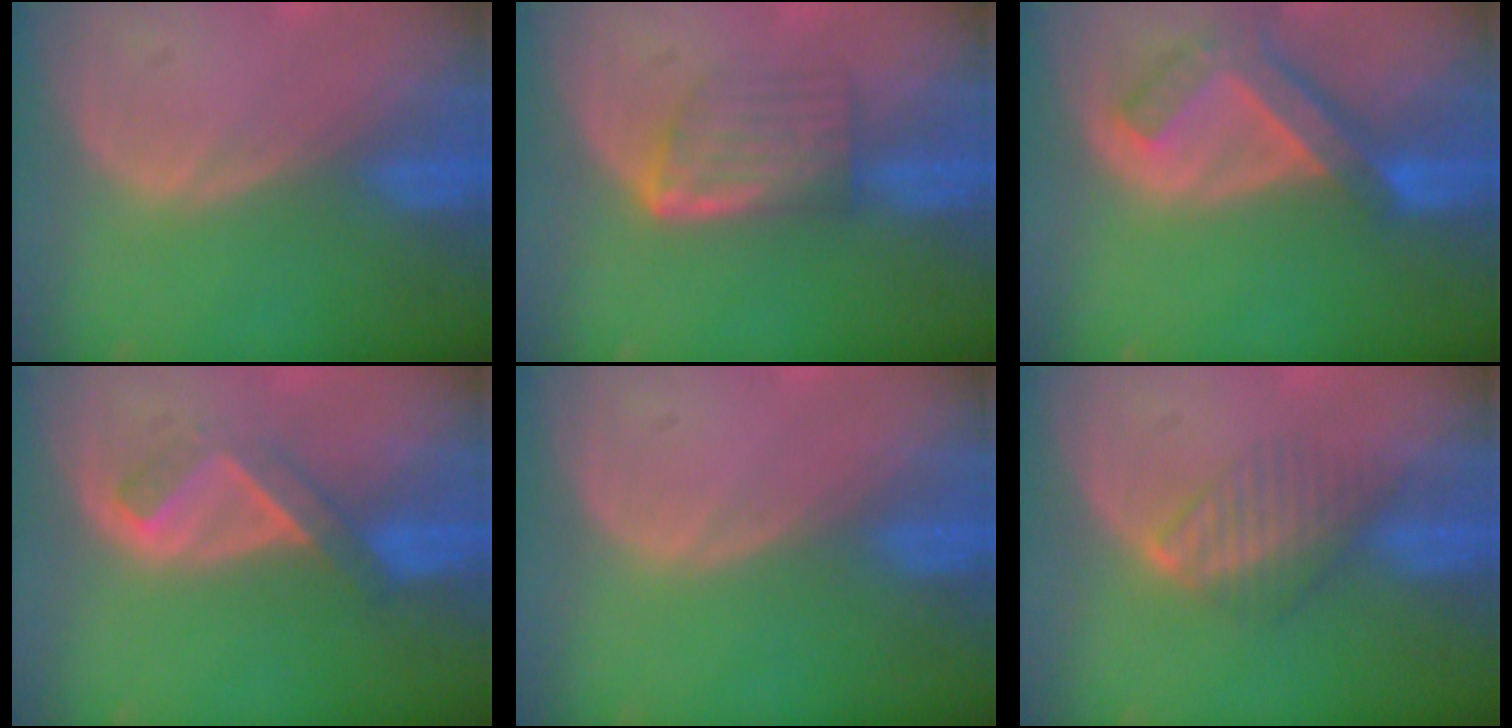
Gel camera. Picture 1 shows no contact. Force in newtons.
{"total": 5.9, "press": 5.5, "slide": 2.2}
{"total": 7.5, "press": 6.5, "slide": 3.8}
{"total": 5.1, "press": 4.3, "slide": 2.7}
{"total": 0.0}
{"total": 4.1, "press": 4.1, "slide": 0.8}